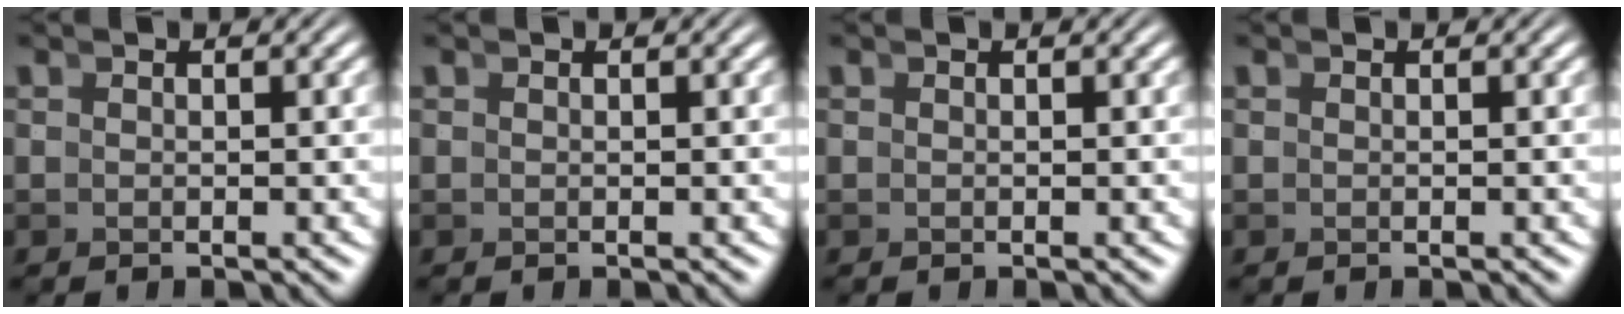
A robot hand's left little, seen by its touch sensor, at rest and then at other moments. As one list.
[{"total": 0.0}, {"total": 0.0}, {"total": 0.0}]